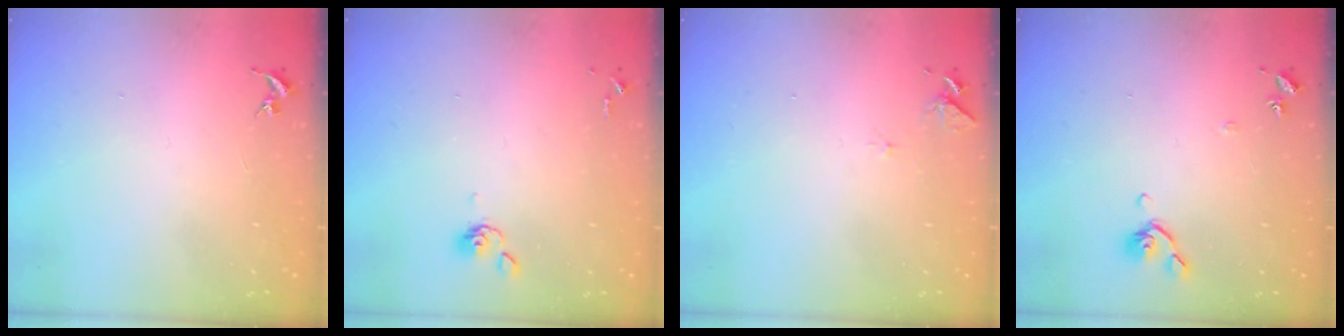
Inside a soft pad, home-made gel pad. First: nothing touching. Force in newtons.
{"total": 4.9, "press": 4.8, "slide": 0.9}
{"total": 6.2, "press": 6.2, "slide": 0.6}
{"total": 6.7, "press": 6.6, "slide": 1.0}